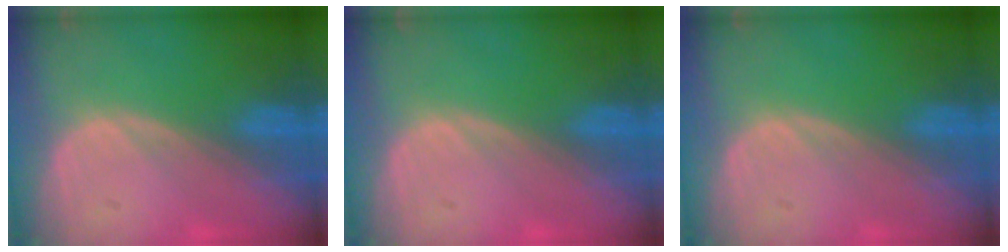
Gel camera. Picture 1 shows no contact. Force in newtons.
{"total": 0.0}
{"total": 0.0}